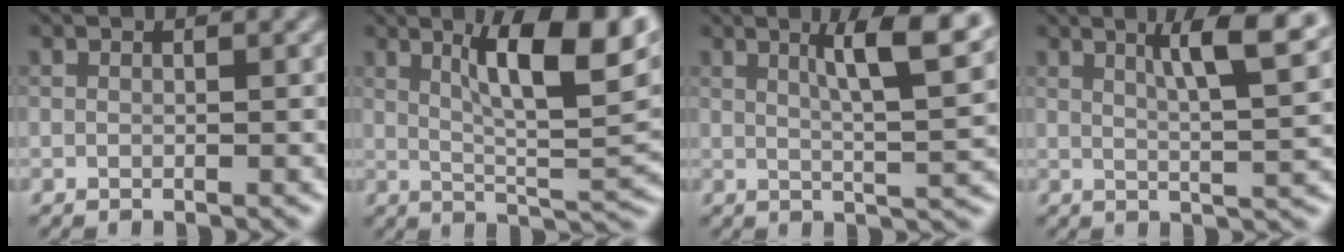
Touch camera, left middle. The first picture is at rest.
{"total": 10.1, "force": [4.3, 2.6, 8.8], "torque": [-0.127, 0.001, 0.070]}
{"total": 7.3, "force": [3.2, 1.4, 6.4], "torque": [-0.087, 0.006, 0.051]}
{"total": 6.8, "force": [3.2, 1.3, 5.9], "torque": [-0.080, 0.006, 0.052]}